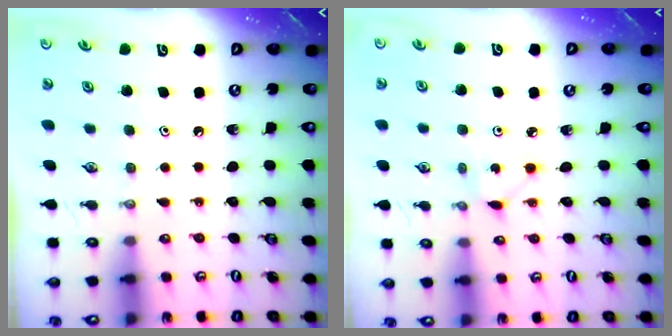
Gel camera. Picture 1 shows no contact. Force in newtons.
{"total": 2.4, "press": 2.4, "slide": 0.3}